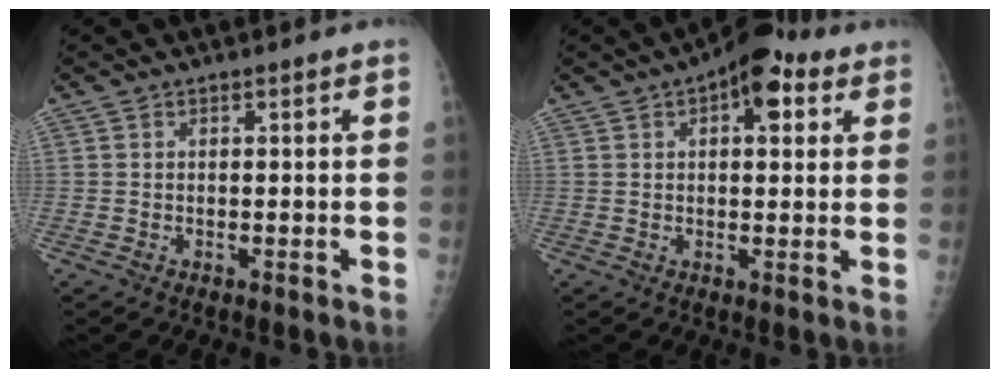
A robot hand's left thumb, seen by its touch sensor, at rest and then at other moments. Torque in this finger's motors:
{"motor_torque": [0.67, 0.70, 0.82, -0.23, 0.06]}